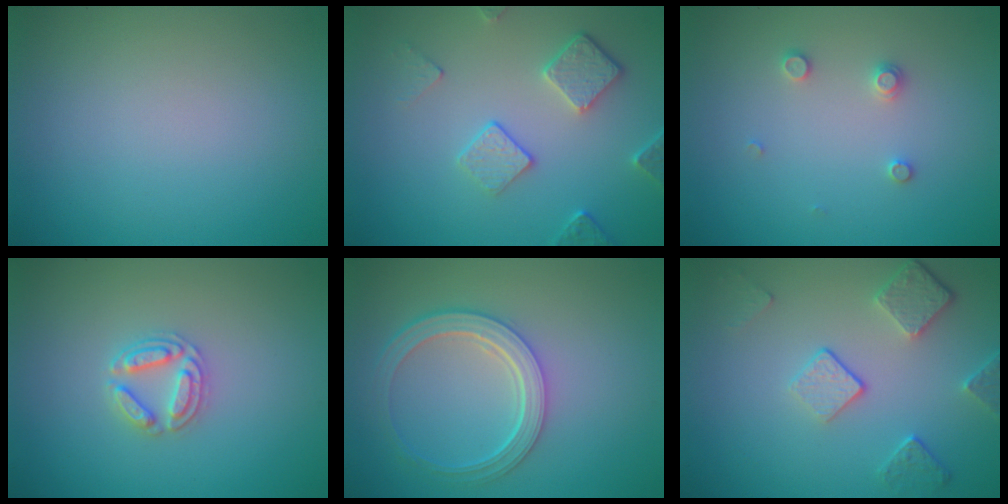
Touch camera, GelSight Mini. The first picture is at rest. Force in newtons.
{"total": 3.8, "press": 3.2, "slide": 2.0}
{"total": 1.3, "press": 1.3, "slide": 0.2}
{"total": 2.8, "press": 2.7, "slide": 0.5}
{"total": 4.7, "press": 3.6, "slide": 2.9}
{"total": 3.9, "press": 3.1, "slide": 2.4}